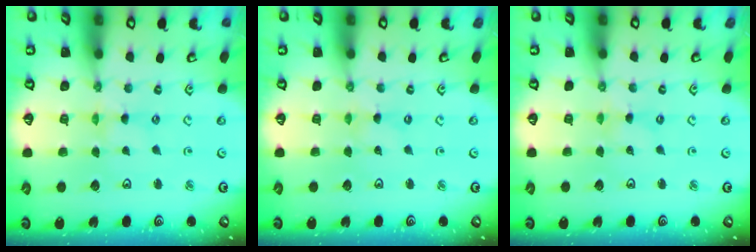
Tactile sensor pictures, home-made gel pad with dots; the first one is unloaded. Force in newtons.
{"total": 0.0}
{"total": 0.0}